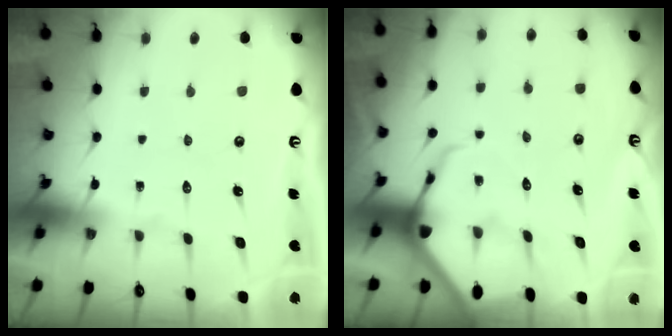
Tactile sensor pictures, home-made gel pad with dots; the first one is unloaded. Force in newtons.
{"total": 6.2, "press": 6.2, "slide": 0.5}